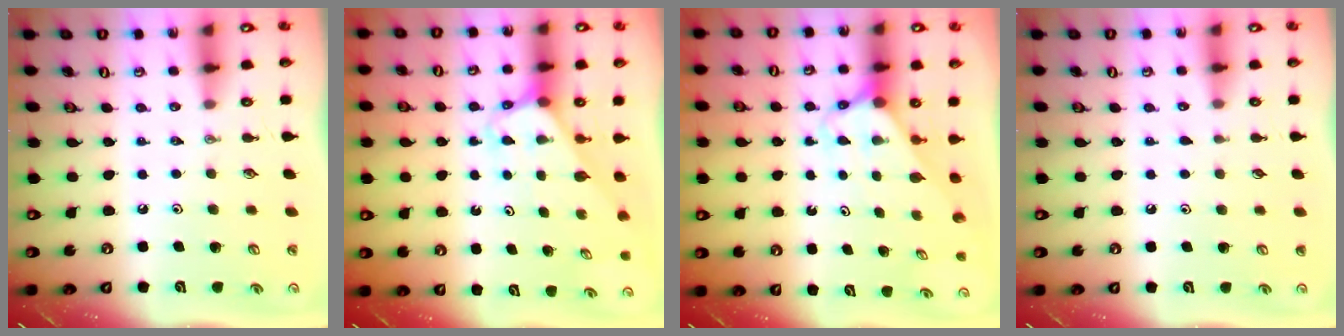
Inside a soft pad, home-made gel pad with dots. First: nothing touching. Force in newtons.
{"total": 3.0, "press": 3.0, "slide": 0.2}
{"total": 2.8, "press": 2.8, "slide": 0.2}
{"total": 4.6, "press": 4.5, "slide": 0.5}